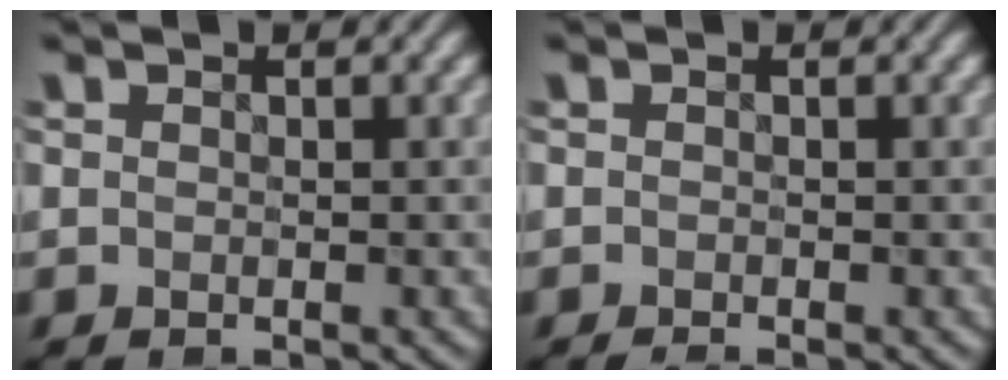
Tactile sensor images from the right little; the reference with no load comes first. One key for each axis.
{"total": 0.6, "fx": -0.6, "fy": -0.1, "fz": 0.3, "tx": -0.007, "ty": -0.003, "tz": -0.014}